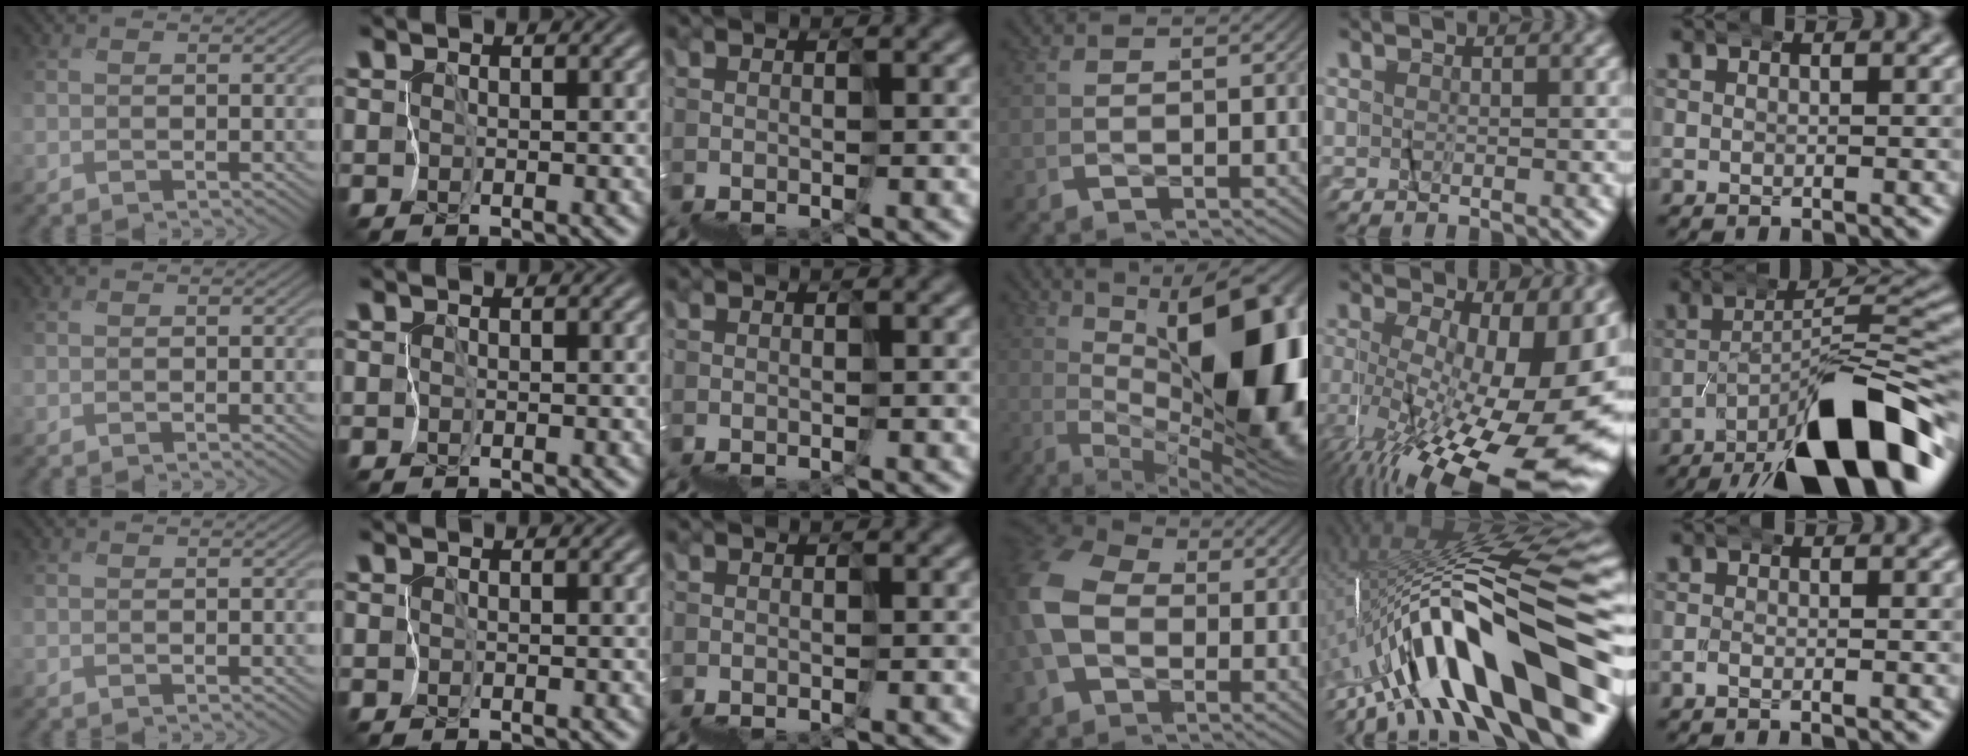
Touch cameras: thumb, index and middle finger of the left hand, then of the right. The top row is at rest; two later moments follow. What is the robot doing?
{"motion": "wrap", "object": "felt sheet"}